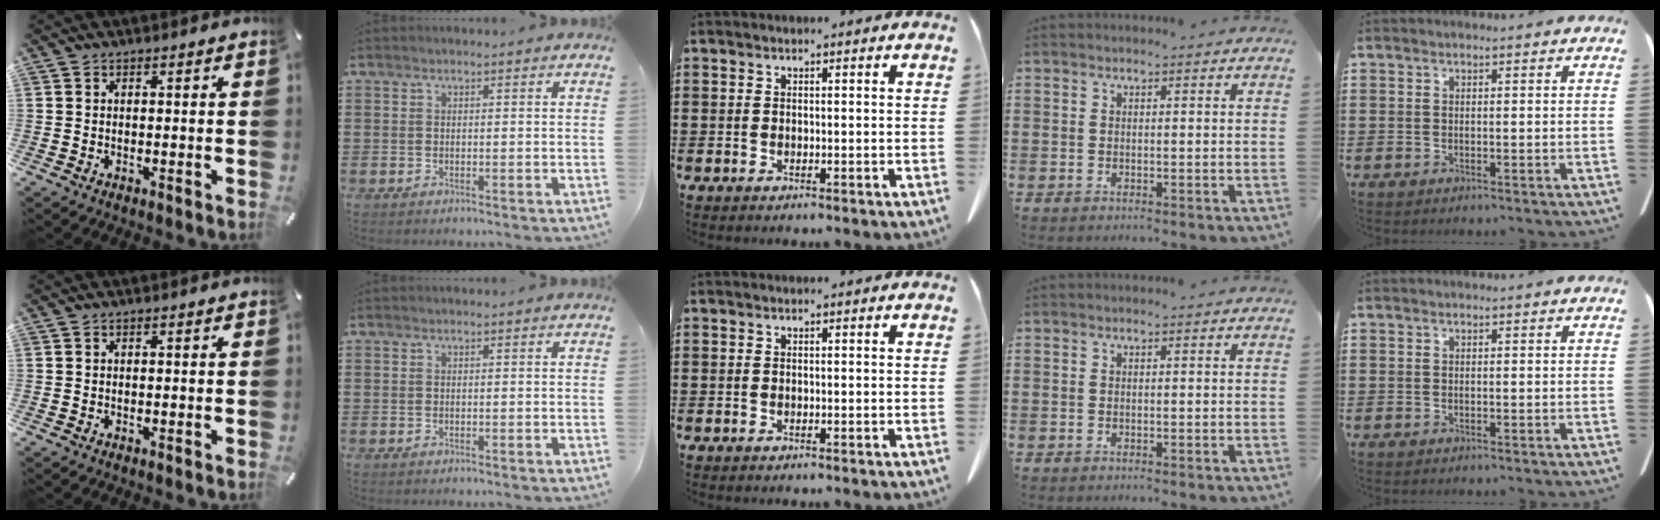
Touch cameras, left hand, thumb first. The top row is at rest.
{}